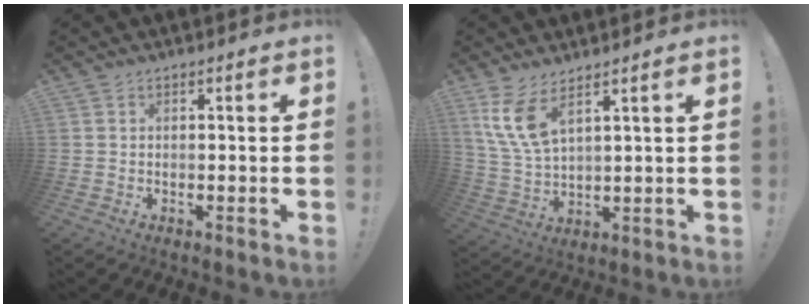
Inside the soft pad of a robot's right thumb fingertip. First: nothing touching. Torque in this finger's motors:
{"motor_torque": [0.08, 0.27, 0.86, 0.37, 0.28]}